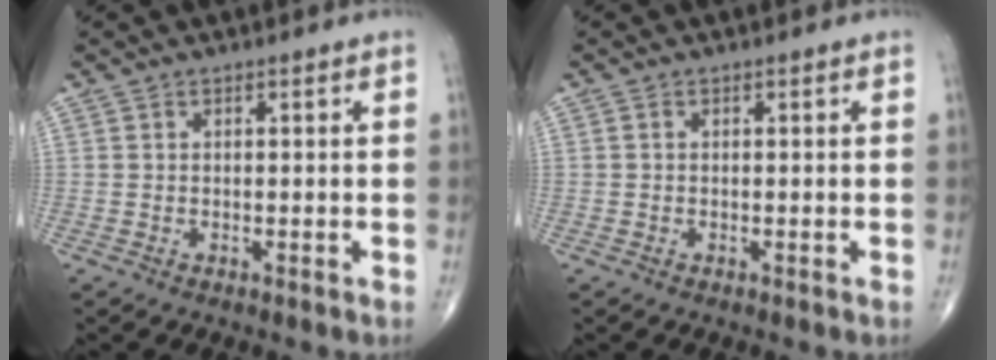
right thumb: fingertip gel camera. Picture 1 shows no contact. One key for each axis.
{"total": 0.0}